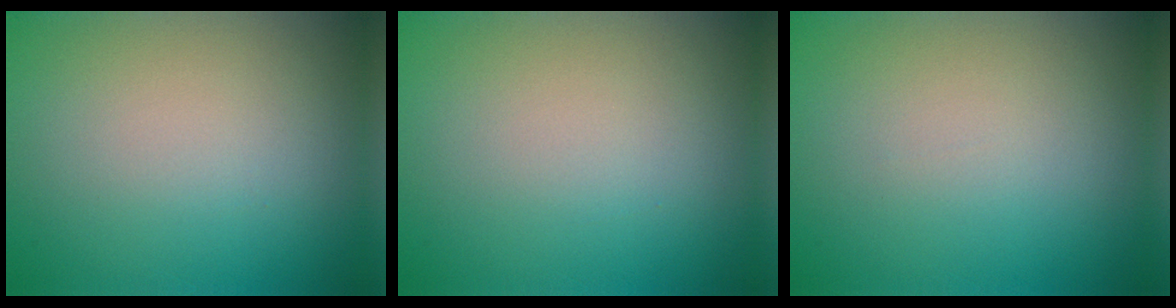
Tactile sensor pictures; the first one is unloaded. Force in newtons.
{"total": 0.0}
{"total": 0.0}